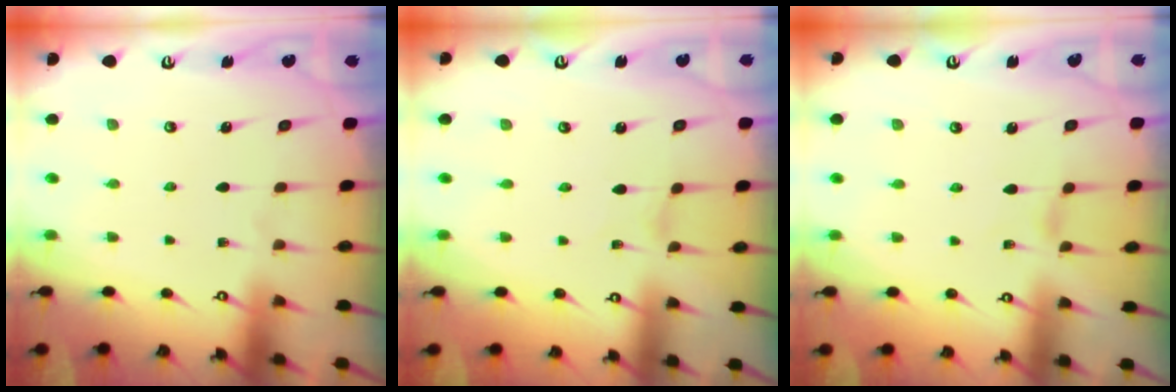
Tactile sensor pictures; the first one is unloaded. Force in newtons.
{"total": 0.0}
{"total": 0.0}